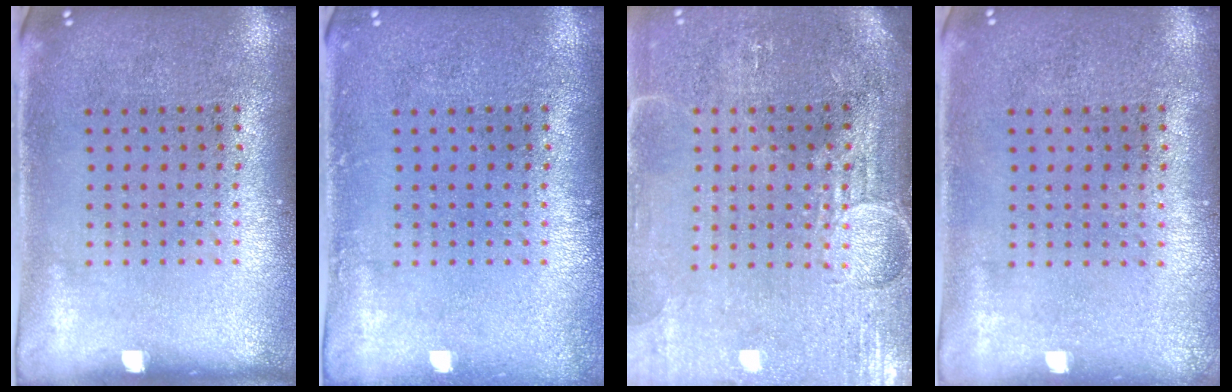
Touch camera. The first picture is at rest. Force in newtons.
{"total": 0.7, "press": 0.7, "slide": 0.1}
{"total": 3.7, "press": 3.4, "slide": 1.5}
{"total": 0.0}